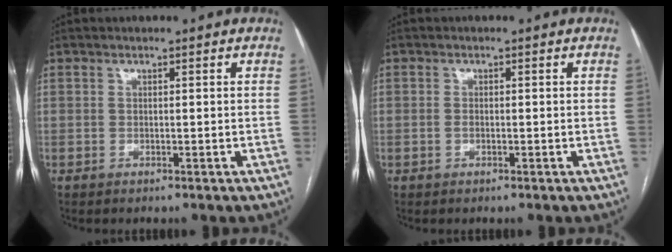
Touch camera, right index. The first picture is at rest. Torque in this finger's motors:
{"motor_torque": [-0.15, -0.02, -0.10, -0.01]}